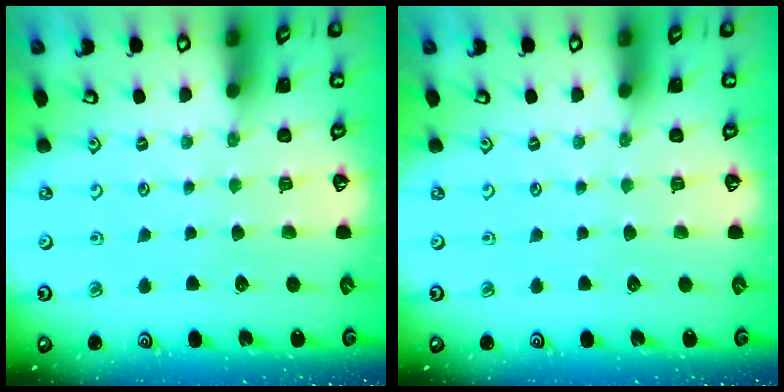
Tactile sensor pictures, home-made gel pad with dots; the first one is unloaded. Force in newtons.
{"total": 0.0}